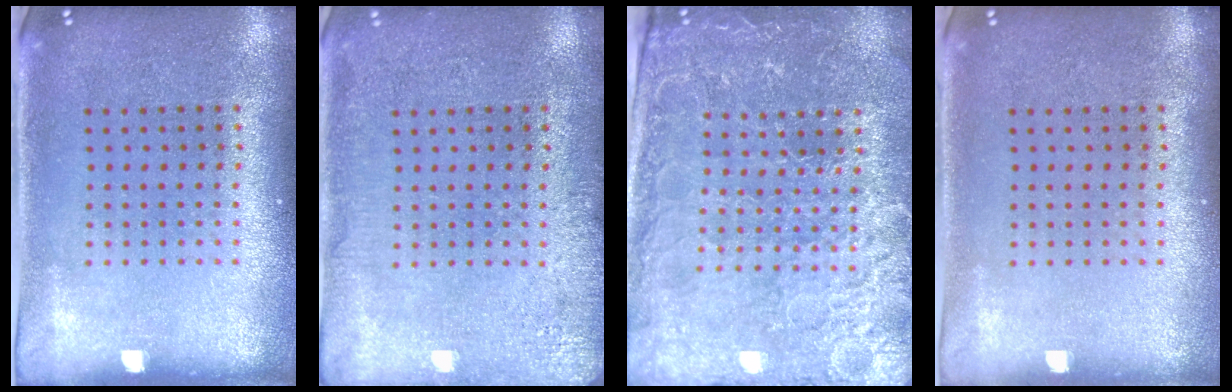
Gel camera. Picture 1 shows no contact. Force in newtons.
{"total": 3.0, "press": 3.0, "slide": 0.4}
{"total": 4.1, "press": 4.0, "slide": 1.0}
{"total": 0.0}